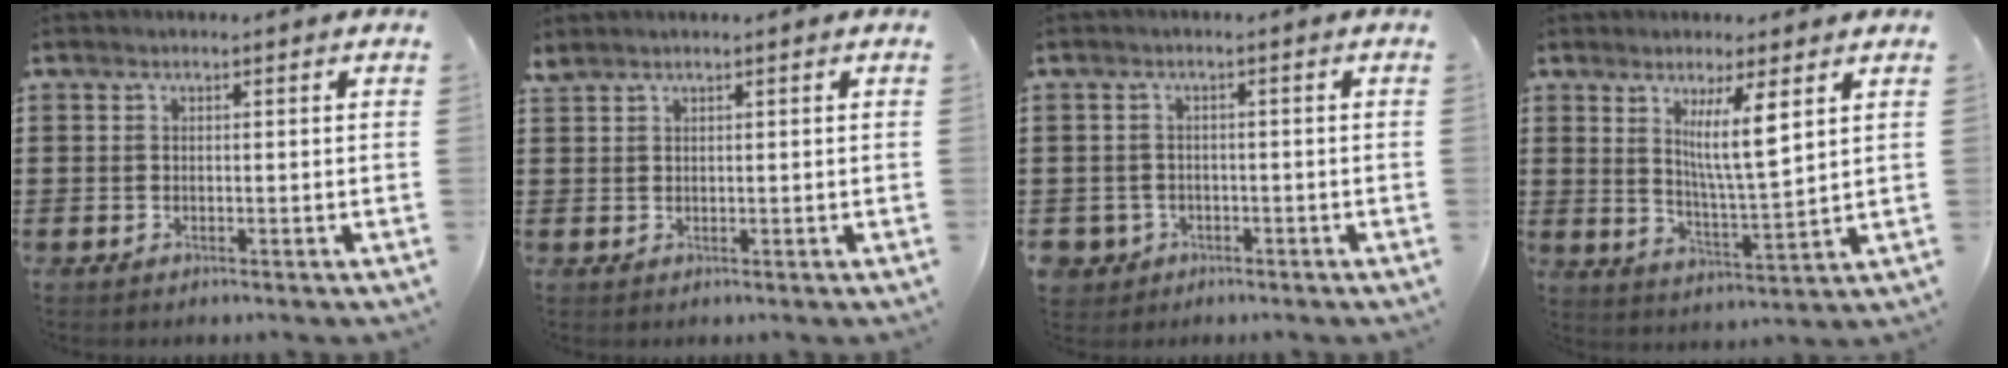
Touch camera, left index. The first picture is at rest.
{"total": 1.0, "force": [1.0, 0.0, 0.4], "torque": [-0.008, 0.001, 0.019]}
{"total": 2.2, "force": [-1.4, 1.7, 0.1], "torque": [-0.011, 0.001, -0.033]}
{"total": 7.5, "force": [3.9, 0.9, 6.4], "torque": [-0.119, -0.016, 0.062]}